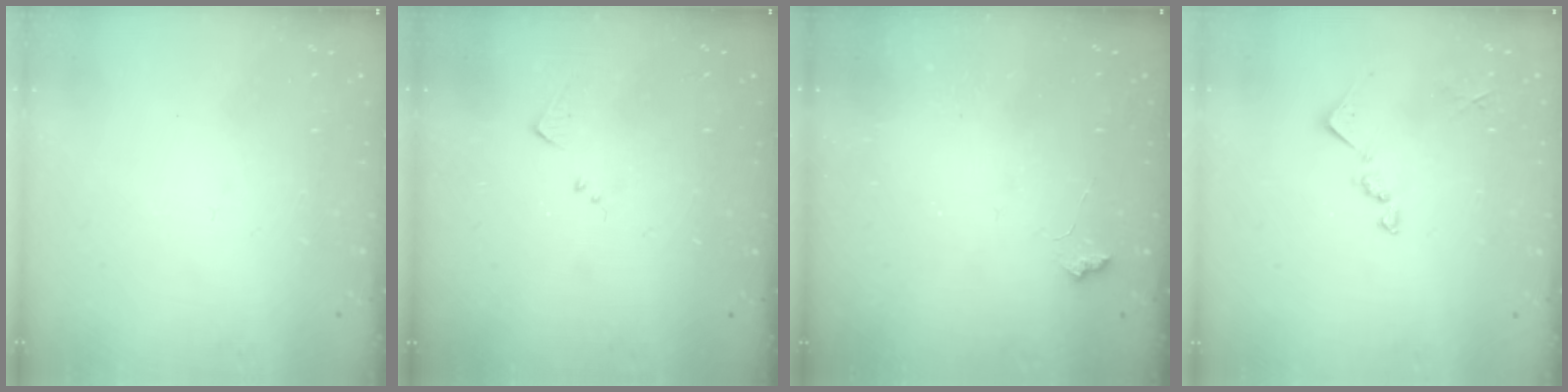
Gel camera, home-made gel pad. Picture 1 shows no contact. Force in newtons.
{"total": 5.7, "press": 5.6, "slide": 0.4}
{"total": 3.0, "press": 3.0, "slide": 0.5}
{"total": 10.7, "press": 10.7, "slide": 0.5}